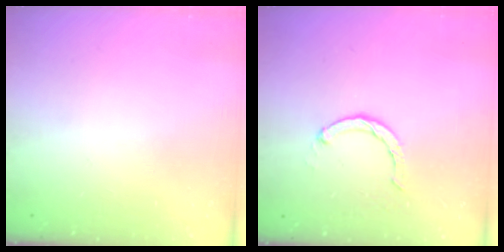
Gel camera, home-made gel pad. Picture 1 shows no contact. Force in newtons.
{"total": 2.4, "press": 2.4, "slide": 0.4}